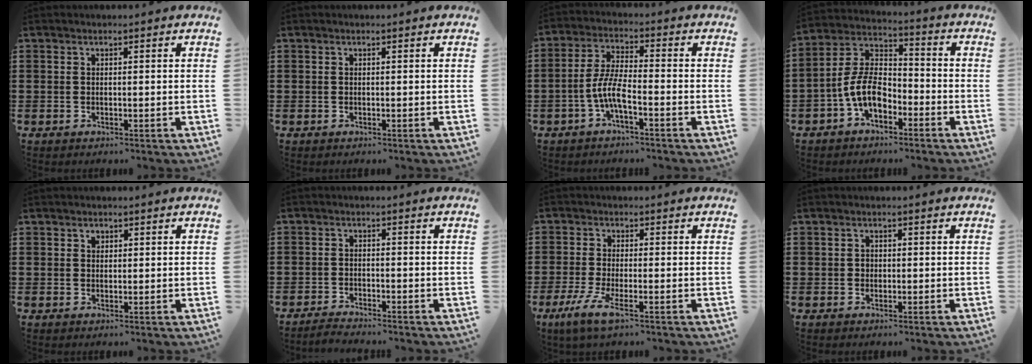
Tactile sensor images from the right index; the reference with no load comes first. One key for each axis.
{"total": 0.0}
{"total": 6.4, "fx": -2.8, "fy": 1.5, "fz": 5.6, "tx": -0.136, "ty": -0.012, "tz": -0.060}
{"total": 9.0, "fx": -3.8, "fy": 4.7, "fz": 6.6, "tx": -0.162, "ty": 0.001, "tz": -0.078}
{"total": 1.0, "fx": 0.5, "fy": 0.7, "fz": 0.3, "tx": -0.007, "ty": 0.003, "tz": 0.011}
{"total": 1.8, "fx": -1.8, "fy": 0.0, "fz": -0.1, "tx": -0.004, "ty": 0.004, "tz": -0.038}
{"total": 4.3, "fx": -2.3, "fy": 0.6, "fz": 3.5, "tx": -0.088, "ty": -0.014, "tz": -0.046}
{"total": 0.8, "fx": 0.0, "fy": 0.7, "fz": 0.3, "tx": -0.008, "ty": 0.003, "tz": 0.001}